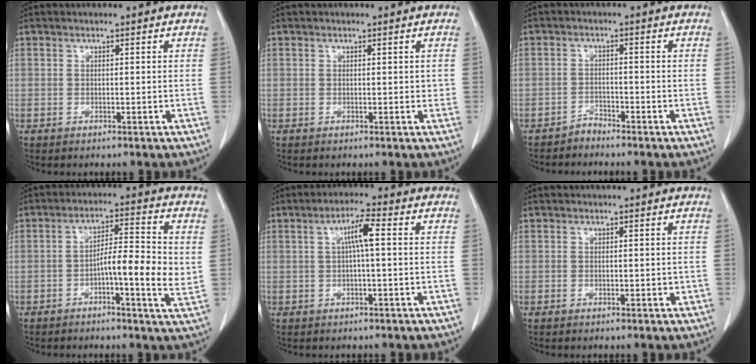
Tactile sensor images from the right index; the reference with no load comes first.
{"total": 0.8, "force": [0.2, 0.6, 0.5], "torque": [0.001, 0.001, 0.002]}
{"total": 1.6, "force": [-1.6, 0.3, -0.3], "torque": [0.014, -0.001, -0.029]}
{"total": 8.8, "force": [-0.9, 1.0, 8.7], "torque": [-0.135, 0.005, -0.022]}
{"total": 4.3, "force": [0.8, 0.4, 4.2], "torque": [-0.077, 0.012, 0.012]}
{"total": 0.9, "force": [0.0, 0.5, 0.7], "torque": [-0.007, 0.000, 0.002]}